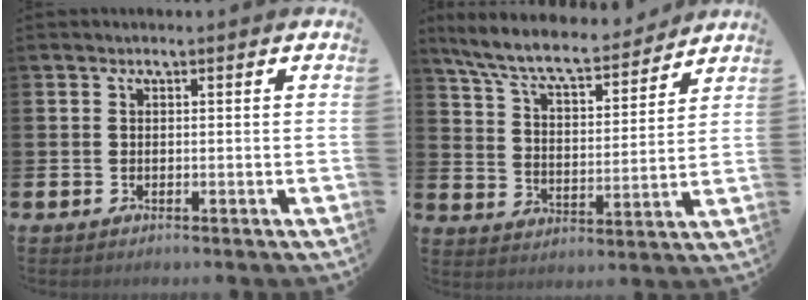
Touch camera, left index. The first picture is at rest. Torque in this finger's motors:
{"motor_torque": [1.02, -1.12, 0.78, 0.21]}